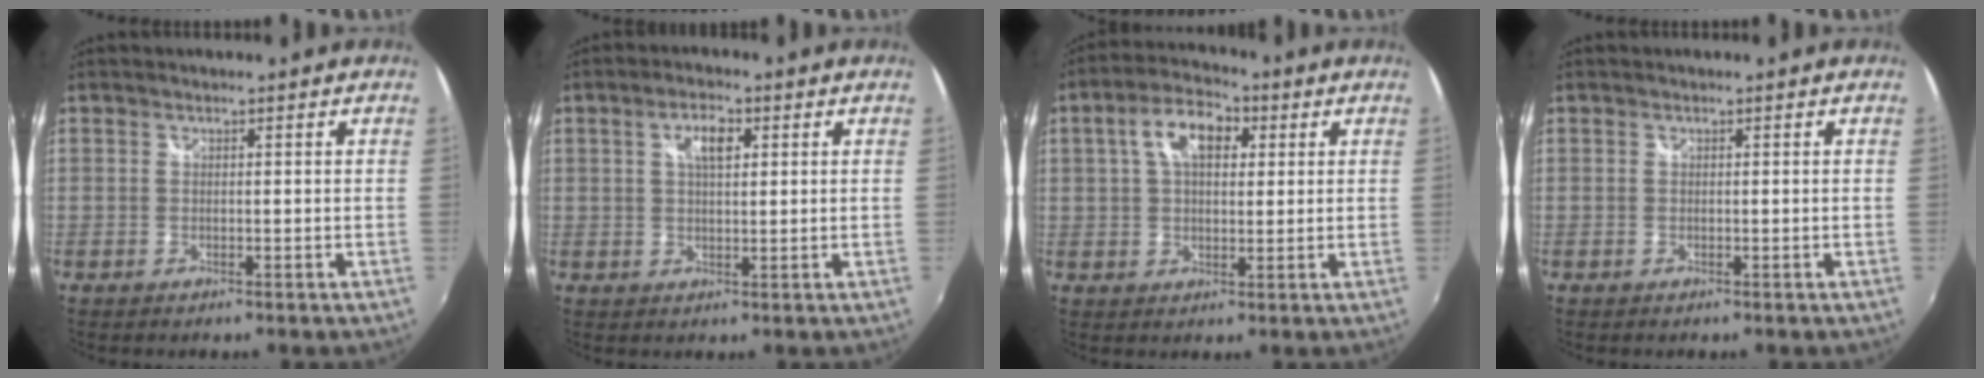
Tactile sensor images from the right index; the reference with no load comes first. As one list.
[{"total": 4.5, "force": [1.5, 1.9, 3.7], "torque": [-0.065, 0.010, 0.025]}, {"total": 8.9, "force": [2.7, 5.1, 6.8], "torque": [-0.124, 0.026, 0.043]}, {"total": 0.0}]